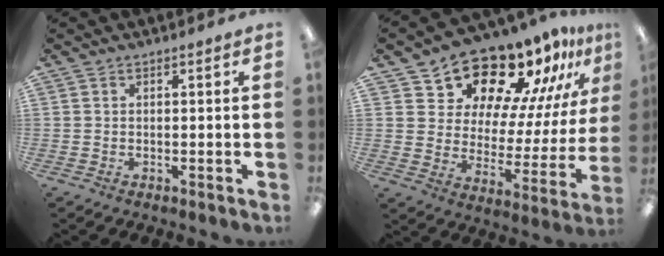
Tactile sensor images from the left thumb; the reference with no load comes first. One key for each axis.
{"total": 18.0, "fx": 15.7, "fy": 6.5, "fz": 5.9, "tx": -0.106, "ty": -0.135, "tz": 0.270}